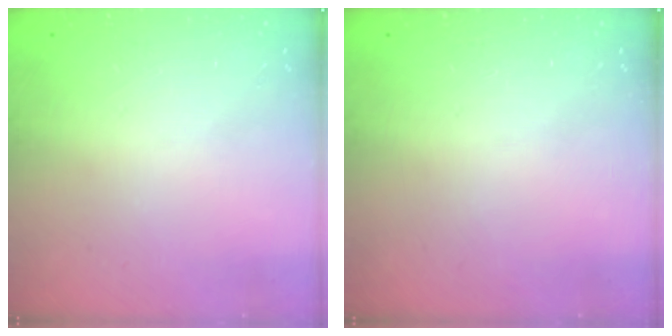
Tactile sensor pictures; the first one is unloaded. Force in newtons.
{"total": 0.0}